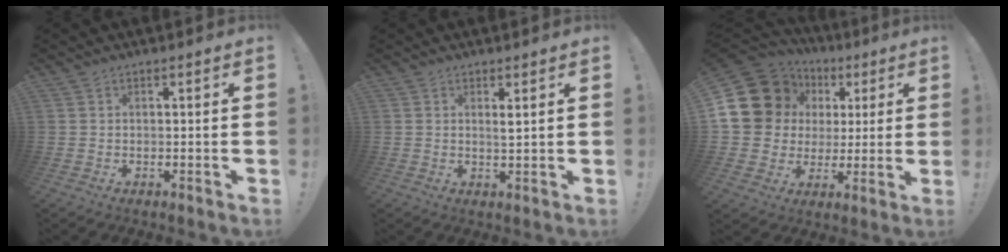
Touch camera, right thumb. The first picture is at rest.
{"total": 1.9, "force": [1.0, 0.2, 1.7], "torque": [-0.015, -0.011, 0.011]}
{"total": 18.2, "force": [6.3, 15.0, 8.1], "torque": [-0.134, -0.024, 0.144]}